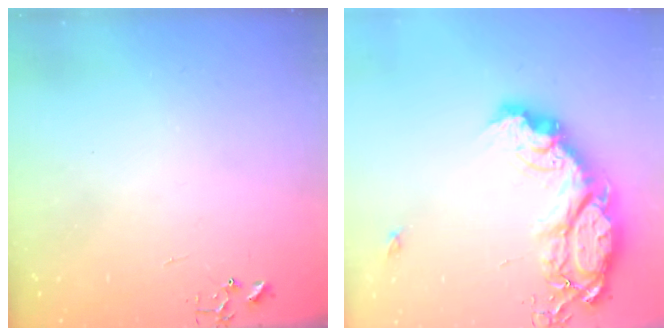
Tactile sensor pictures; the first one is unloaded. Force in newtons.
{"total": 21.3, "press": 21.2, "slide": 1.6}